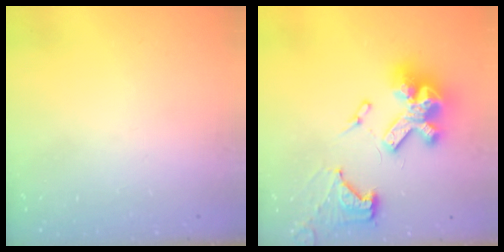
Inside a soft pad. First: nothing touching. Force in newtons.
{"total": 20.1, "press": 20.0, "slide": 1.9}